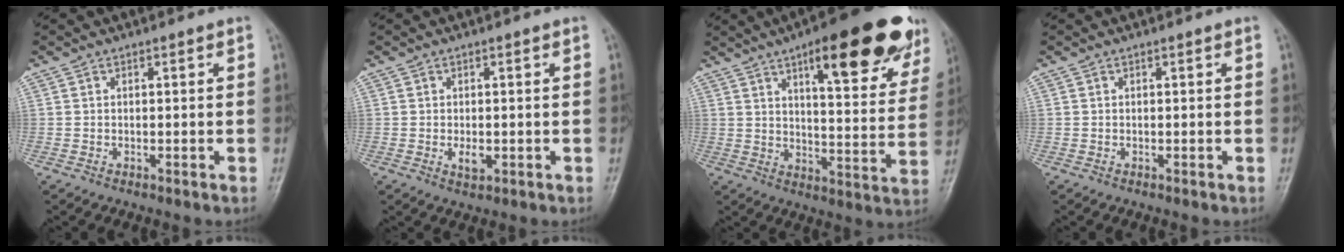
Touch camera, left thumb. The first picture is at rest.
{"total": 2.5, "force": [-0.3, 1.4, 2.1], "torque": [-0.031, -0.005, -0.002]}
{"total": 23.5, "force": [13.7, 7.0, 17.8], "torque": [-0.202, -0.042, 0.189]}
{"total": 0.0}